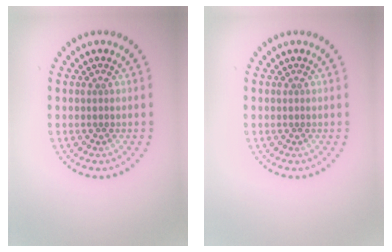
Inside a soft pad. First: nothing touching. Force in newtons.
{"total": 0.0}